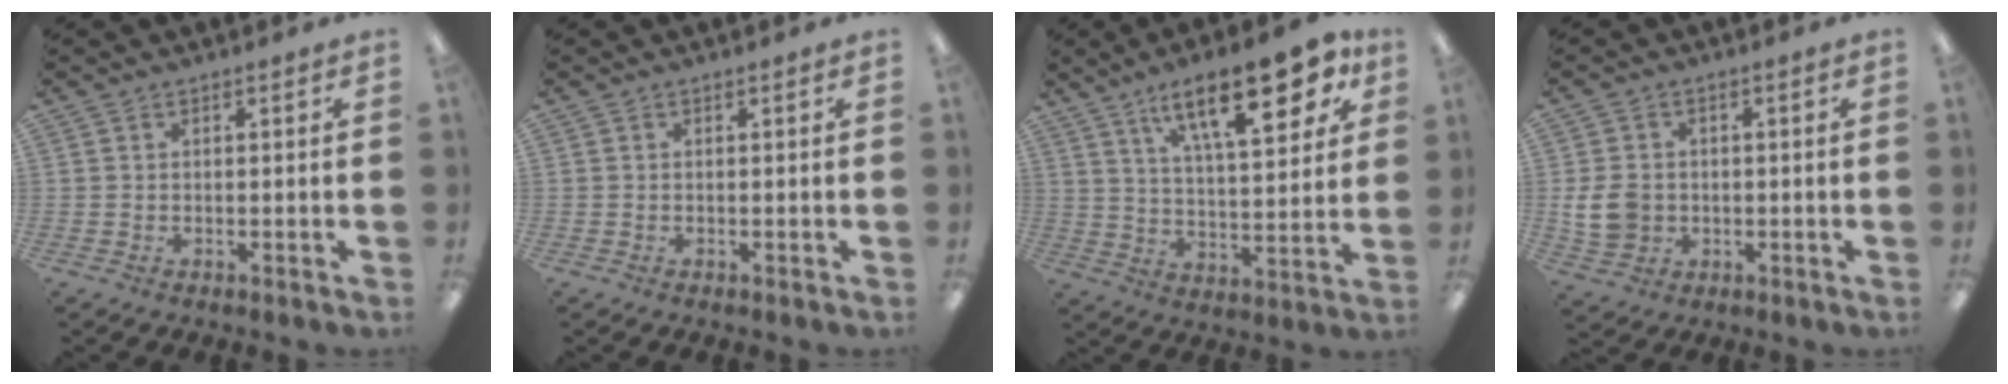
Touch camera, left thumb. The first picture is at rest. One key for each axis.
{"total": 0.0}
{"total": 21.0, "fx": 11.9, "fy": 7.9, "fz": 15.4, "tx": -0.230, "ty": -0.049, "tz": 0.187}
{"total": 7.1, "fx": -0.6, "fy": 6.1, "fz": 3.8, "tx": -0.088, "ty": 0.008, "tz": -0.009}